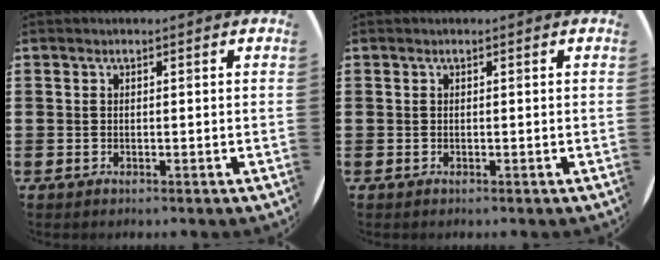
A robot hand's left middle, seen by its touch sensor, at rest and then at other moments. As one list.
[{"total": 0.0}]